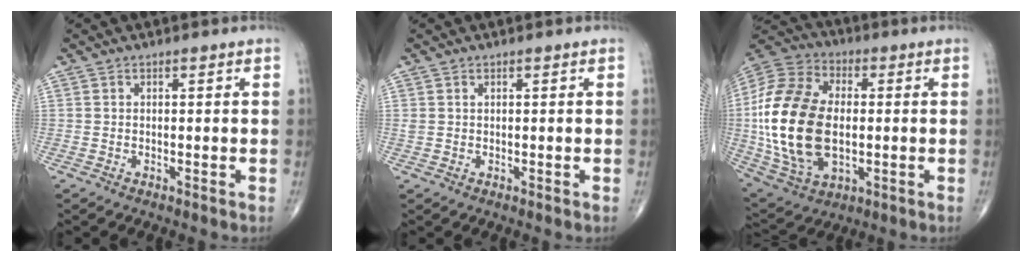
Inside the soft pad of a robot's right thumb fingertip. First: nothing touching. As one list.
[{"total": 0.7, "force": [0.4, 0.4, 0.5], "torque": [-0.008, 0.008, 0.010]}, {"total": 24.7, "force": [-0.9, 15.0, 19.6], "torque": [-0.409, -0.002, -0.008]}]